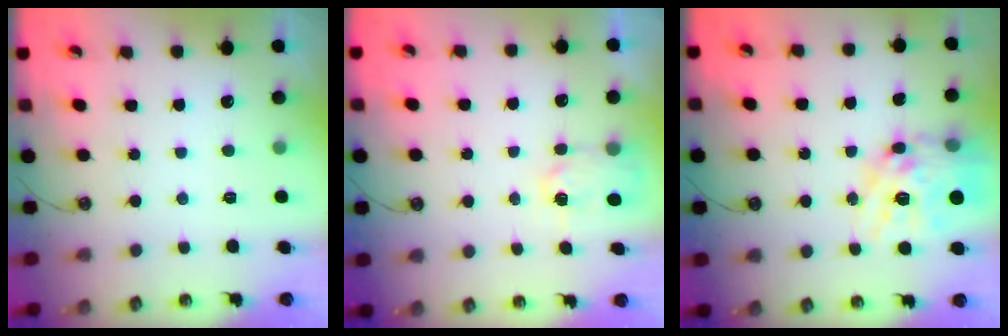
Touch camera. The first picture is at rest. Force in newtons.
{"total": 3.3, "press": 3.3, "slide": 0.3}
{"total": 18.0, "press": 17.9, "slide": 1.6}